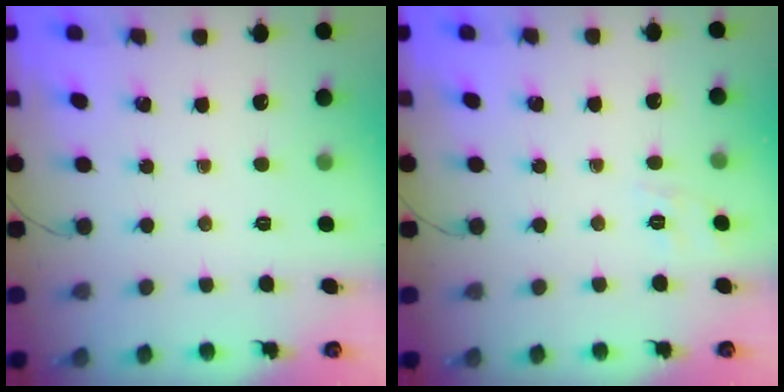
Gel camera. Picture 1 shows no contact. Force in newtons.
{"total": 2.2, "press": 1.1, "slide": 1.9}